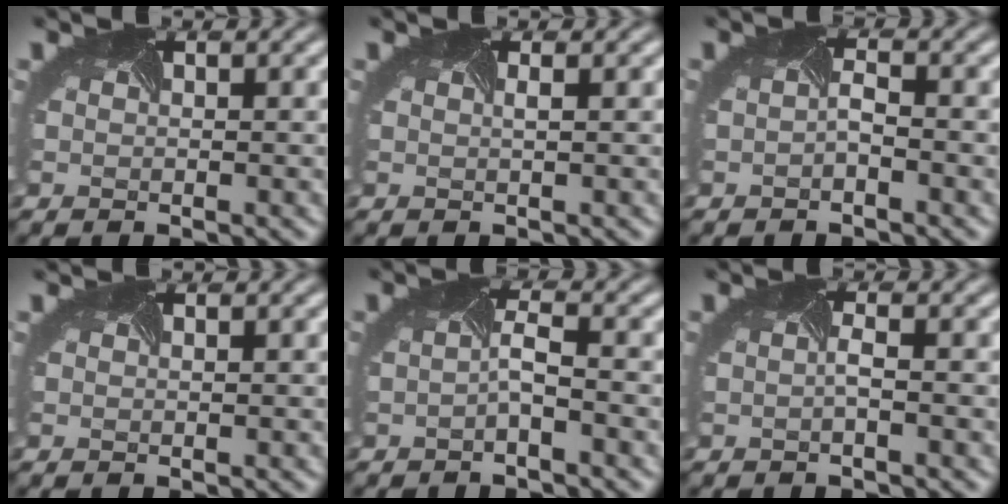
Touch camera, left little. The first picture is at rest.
{"total": 0.8, "force": [0.2, 0.2, 0.7], "torque": [-0.005, -0.002, -0.007]}
{"total": 1.0, "force": [-0.8, 0.0, 0.6], "torque": [-0.019, -0.004, -0.017]}
{"total": 0.6, "force": [0.5, 0.1, 0.1], "torque": [-0.003, -0.005, 0.003]}
{"total": 1.4, "force": [-0.8, -0.1, 1.2], "torque": [-0.027, -0.003, -0.017]}
{"total": 0.8, "force": [-0.5, -0.2, 0.6], "torque": [-0.015, -0.003, -0.012]}